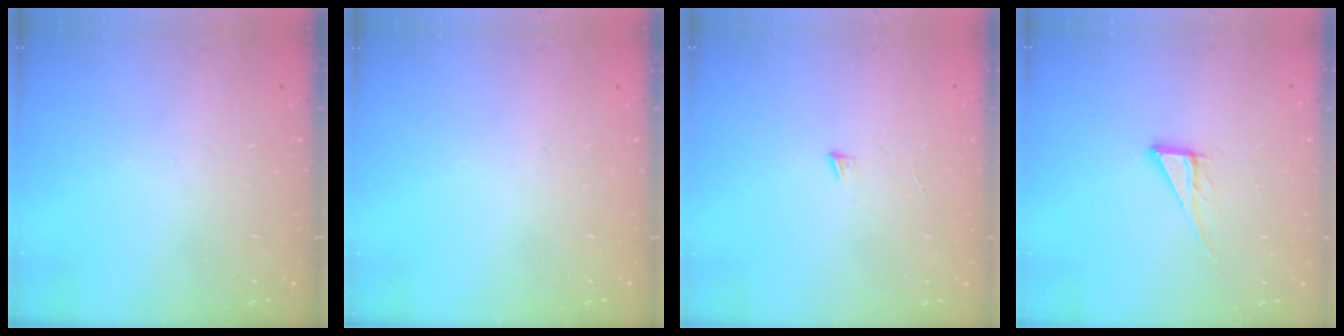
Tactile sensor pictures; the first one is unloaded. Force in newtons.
{"total": 0.0}
{"total": 3.0, "press": 3.0, "slide": 0.3}
{"total": 6.6, "press": 6.6, "slide": 0.3}